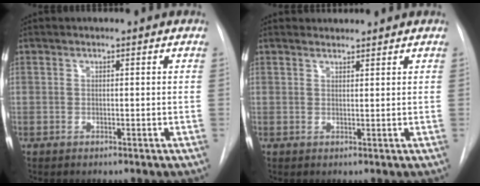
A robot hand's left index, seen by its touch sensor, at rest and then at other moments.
{"total": 1.4, "force": [1.4, 0.1, -0.1], "torque": [-0.005, 0.010, 0.027]}